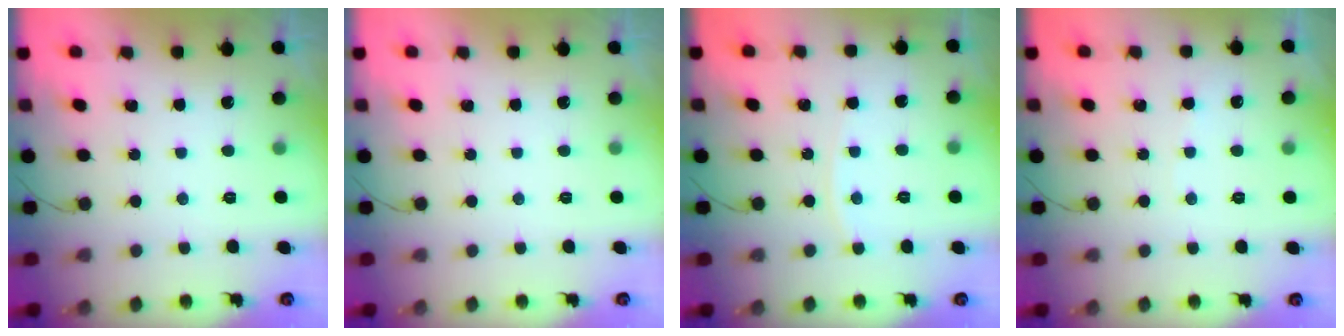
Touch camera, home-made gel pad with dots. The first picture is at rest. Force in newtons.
{"total": 0.0}
{"total": 2.6, "press": 2.5, "slide": 0.4}
{"total": 2.7, "press": 2.6, "slide": 0.4}